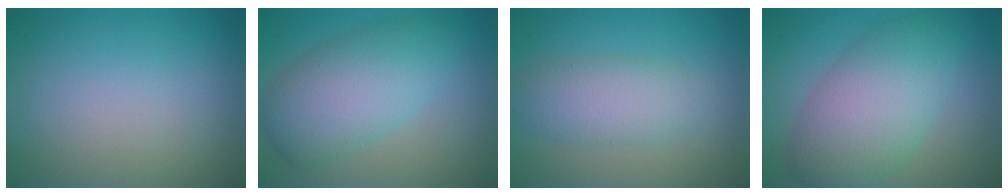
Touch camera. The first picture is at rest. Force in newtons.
{"total": 6.4, "press": 6.4, "slide": 0.1}
{"total": 3.8, "press": 3.8, "slide": 0.1}
{"total": 7.4, "press": 7.4, "slide": 0.3}